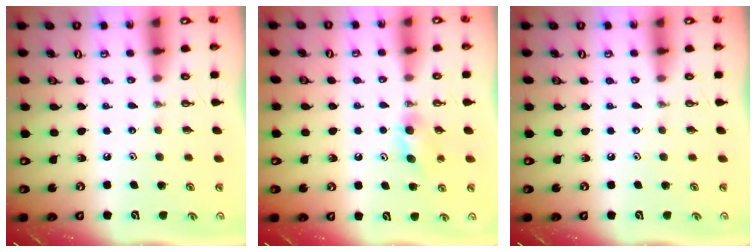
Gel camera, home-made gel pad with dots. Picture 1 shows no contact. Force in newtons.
{"total": 7.1, "press": 3.4, "slide": 6.3}
{"total": 0.0}